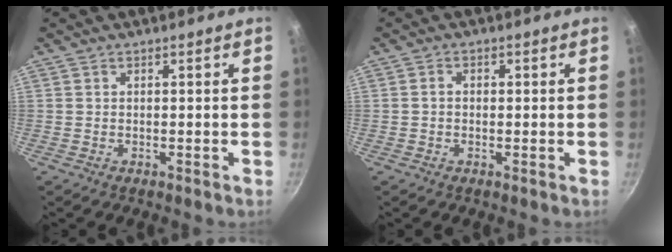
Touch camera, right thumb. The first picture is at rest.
{"total": 1.5, "force": [-0.1, 1.2, 0.9], "torque": [-0.017, 0.008, -0.004]}